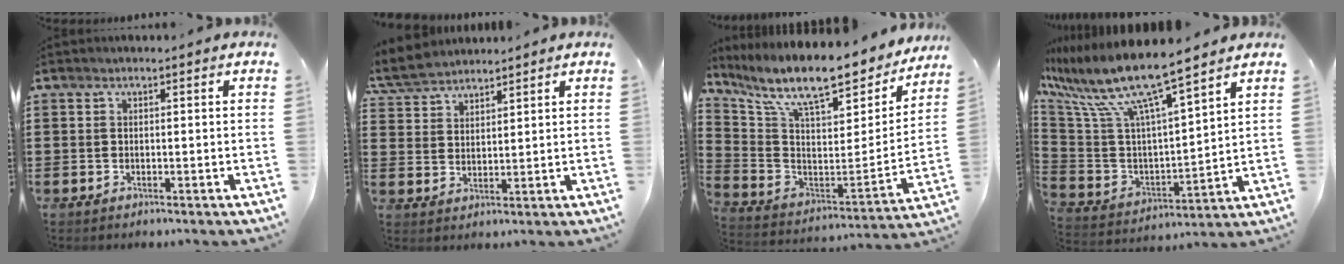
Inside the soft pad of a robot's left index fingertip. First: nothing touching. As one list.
[{"total": 4.8, "force": [4.5, 1.4, 1.1], "torque": [-0.038, -0.007, 0.084]}, {"total": 12.1, "force": [9.5, 2.6, 7.0], "torque": [-0.158, -0.070, 0.161]}, {"total": 11.0, "force": [8.5, 0.7, 6.9], "torque": [-0.175, -0.064, 0.140]}]